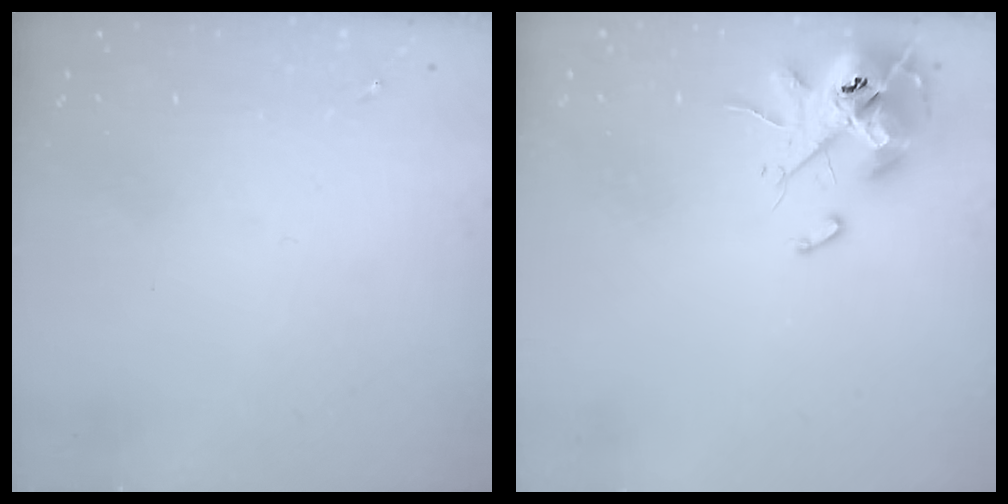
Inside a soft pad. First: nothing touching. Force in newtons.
{"total": 13.1, "press": 12.9, "slide": 2.1}